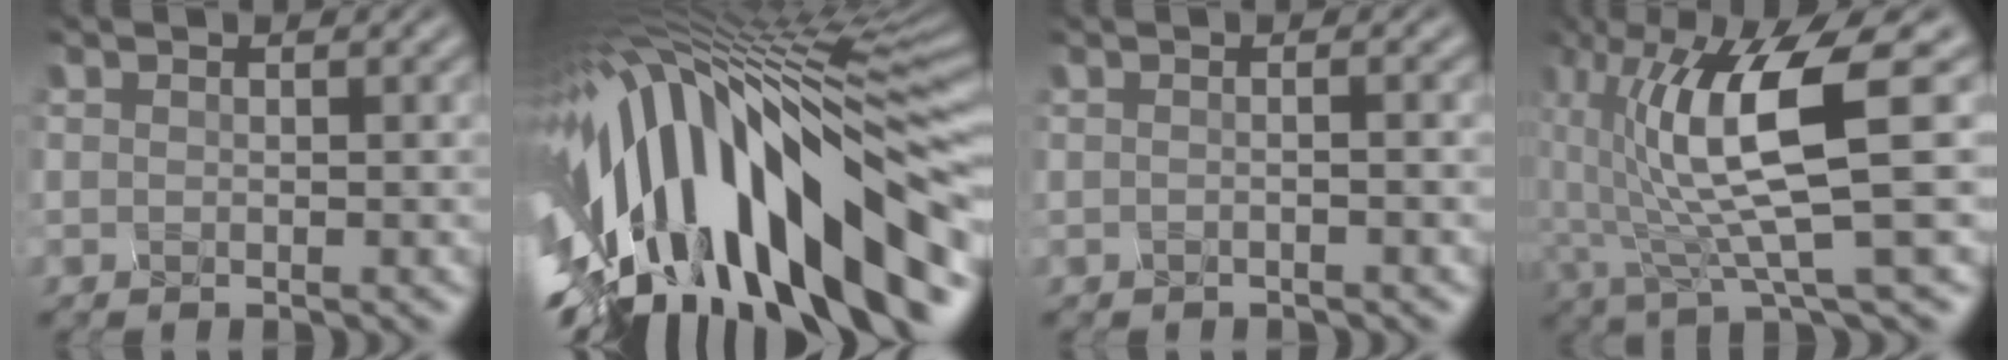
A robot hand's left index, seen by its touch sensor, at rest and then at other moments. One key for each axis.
{"total": 17.0, "fx": -5.5, "fy": 6.2, "fz": 14.8, "tx": -0.245, "ty": 0.009, "tz": -0.098}
{"total": 3.1, "fx": 0.8, "fy": 1.8, "fz": 2.5, "tx": -0.013, "ty": 0.021, "tz": -0.020}
{"total": 9.1, "fx": 0.2, "fy": 2.0, "fz": 8.9, "tx": -0.157, "ty": -0.004, "tz": 0.004}